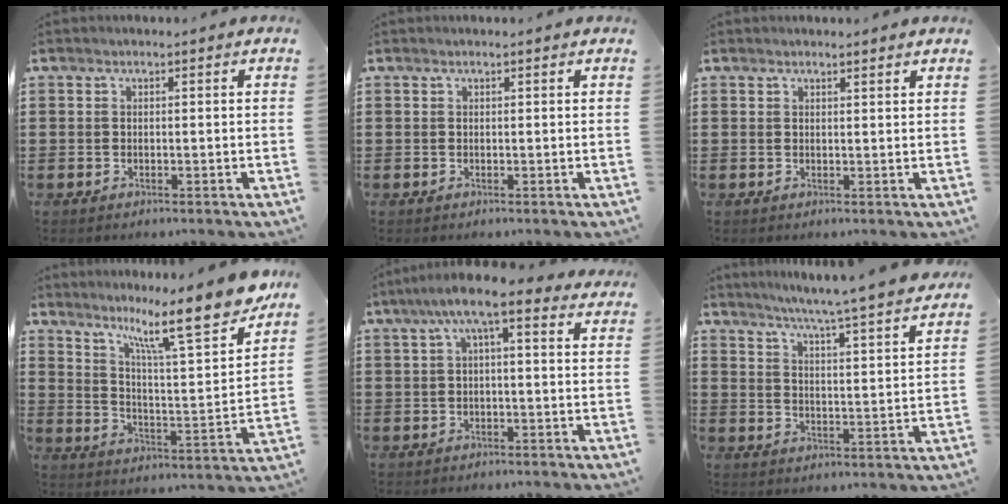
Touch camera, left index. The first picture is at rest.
{"total": 0.0}
{"total": 1.2, "force": [1.2, 0.0, 0.1], "torque": [-0.004, 0.000, 0.024]}
{"total": 13.5, "force": [10.3, 1.4, 8.6], "torque": [-0.157, -0.063, 0.163]}
{"total": 7.4, "force": [4.0, 1.2, 6.1], "torque": [-0.125, 0.003, 0.068]}
{"total": 5.2, "force": [4.7, -1.4, 1.6], "torque": [-0.053, -0.047, 0.073]}